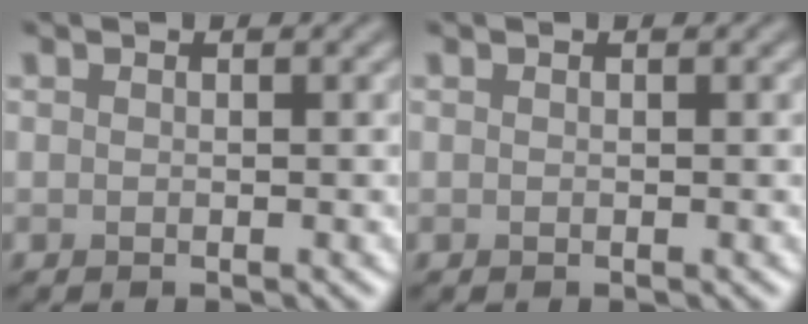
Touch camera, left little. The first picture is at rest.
{"total": 0.0}